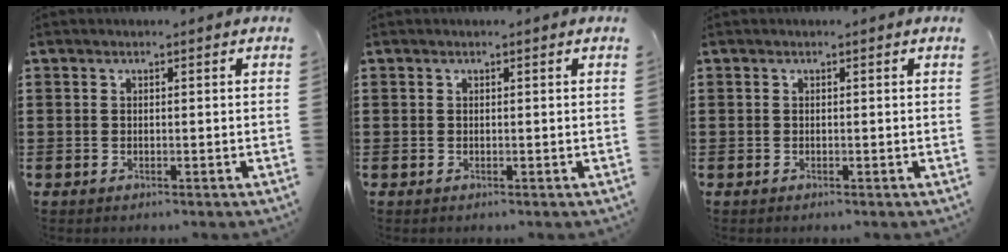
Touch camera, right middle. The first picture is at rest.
{"total": 0.0}
{"total": 0.0}